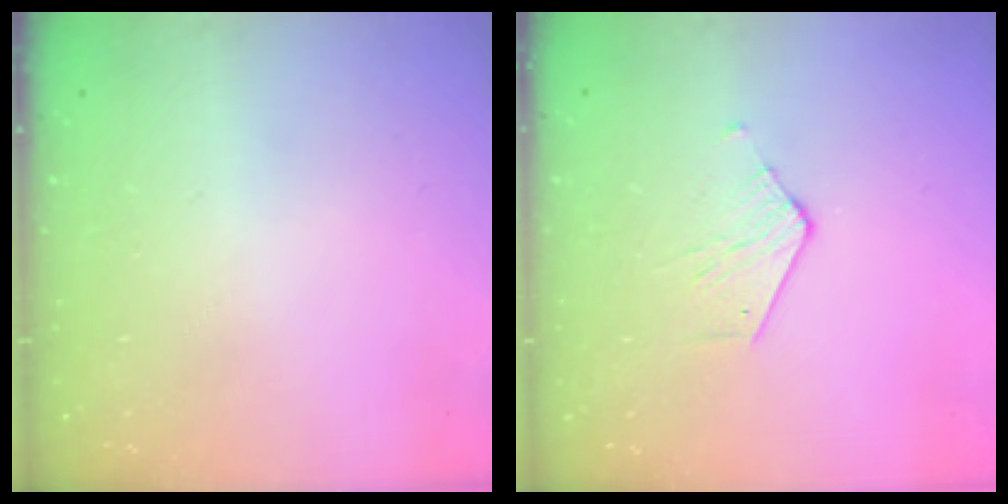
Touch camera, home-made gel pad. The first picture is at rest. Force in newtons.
{"total": 2.5, "press": 2.5, "slide": 0.2}